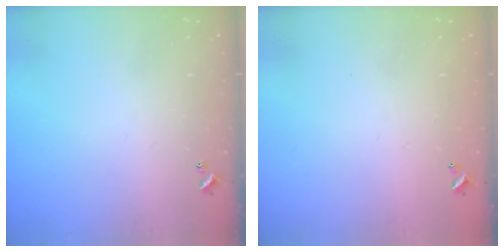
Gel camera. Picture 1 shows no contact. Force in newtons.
{"total": 2.9, "press": 2.9, "slide": 0.1}